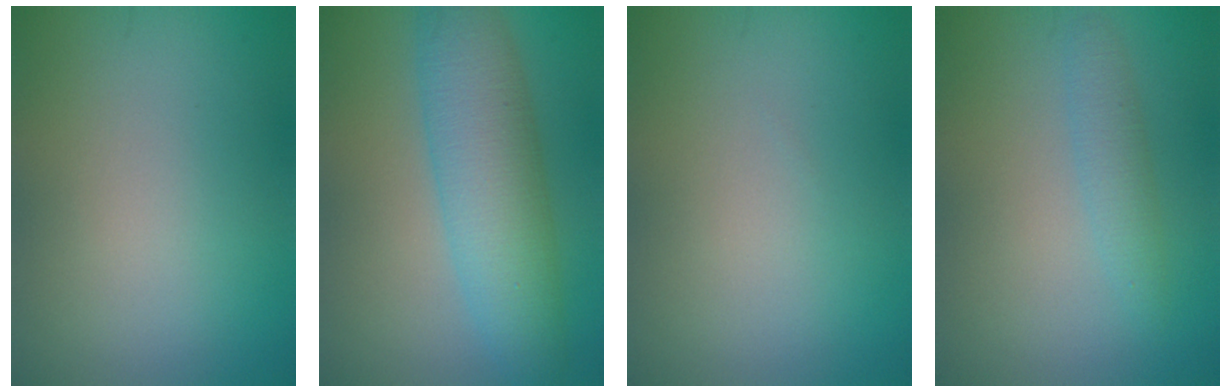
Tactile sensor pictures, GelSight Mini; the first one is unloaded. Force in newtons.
{"total": 7.2, "press": 7.2, "slide": 0.2}
{"total": 0.0}
{"total": 2.0, "press": 2.0, "slide": 0.2}